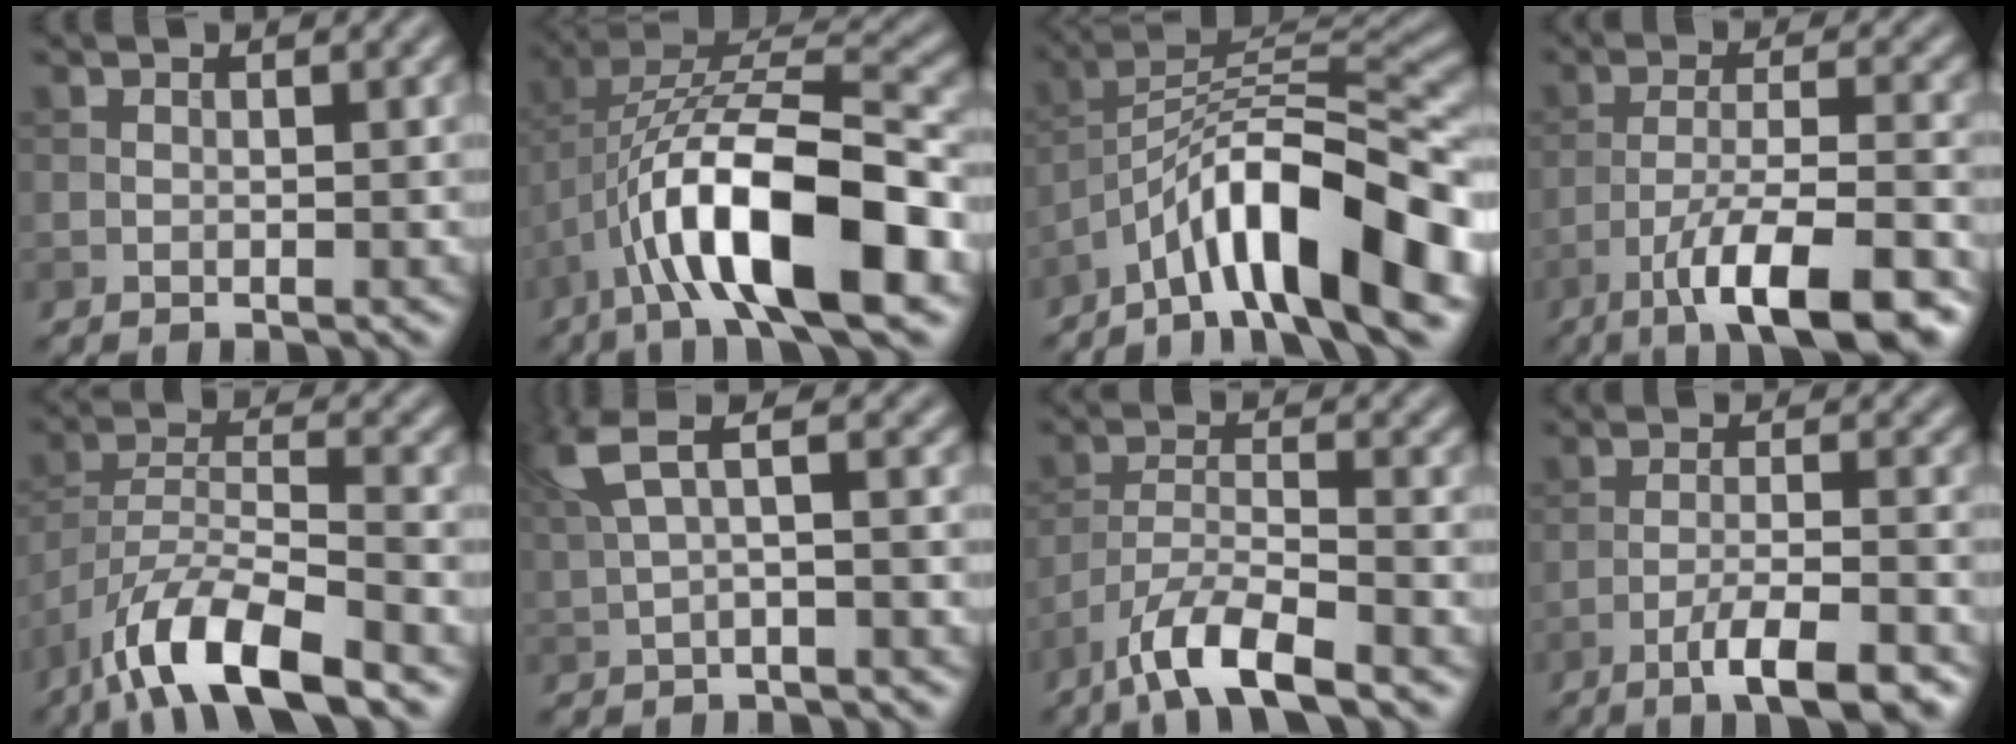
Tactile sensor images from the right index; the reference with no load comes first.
{"total": 13.0, "force": [-5.1, 4.4, 11.1], "torque": [-0.193, 0.010, -0.086]}
{"total": 12.3, "force": [-6.7, 3.4, 9.7], "torque": [-0.147, 0.021, -0.117]}
{"total": 10.5, "force": [-6.4, 2.4, 8.0], "torque": [-0.128, 0.005, -0.106]}
{"total": 9.1, "force": [-6.5, 2.4, 6.0], "torque": [-0.100, 0.002, -0.125]}
{"total": 4.2, "force": [1.5, 1.2, 3.7], "torque": [-0.078, 0.014, 0.026]}
{"total": 6.7, "force": [-4.8, 1.6, 4.4], "torque": [-0.079, -0.003, -0.094]}
{"total": 5.9, "force": [-3.6, 1.1, 4.5], "torque": [-0.070, 0.003, -0.060]}